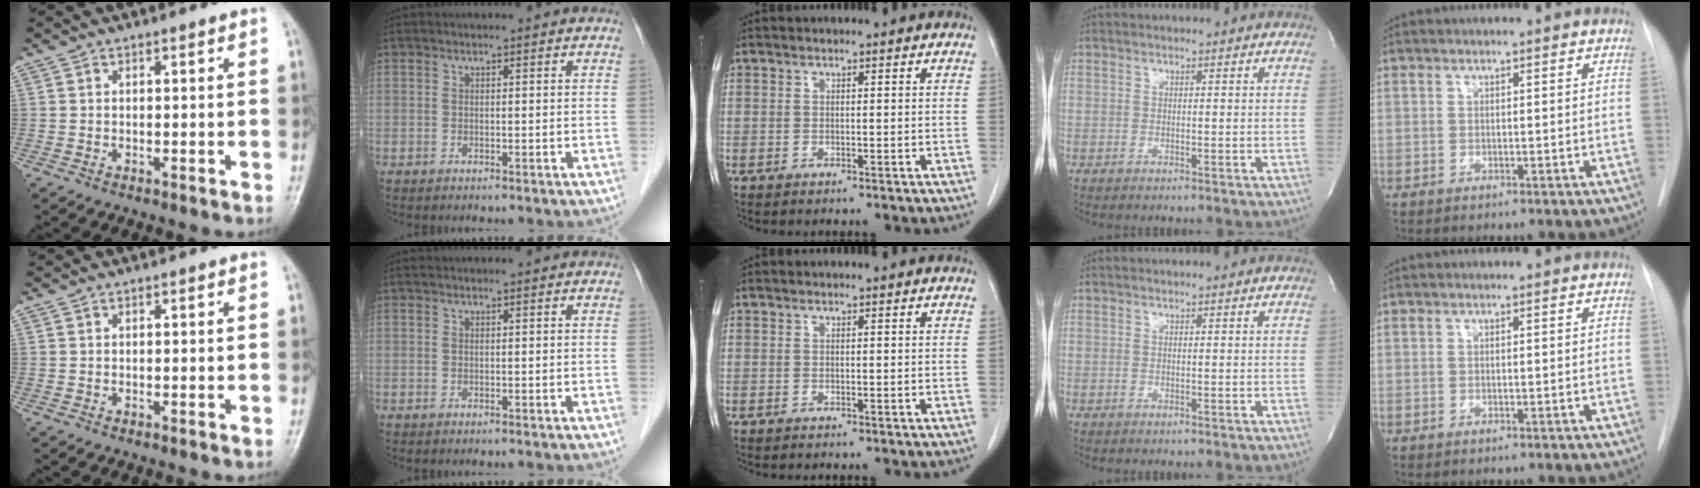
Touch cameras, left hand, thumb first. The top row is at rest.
{}